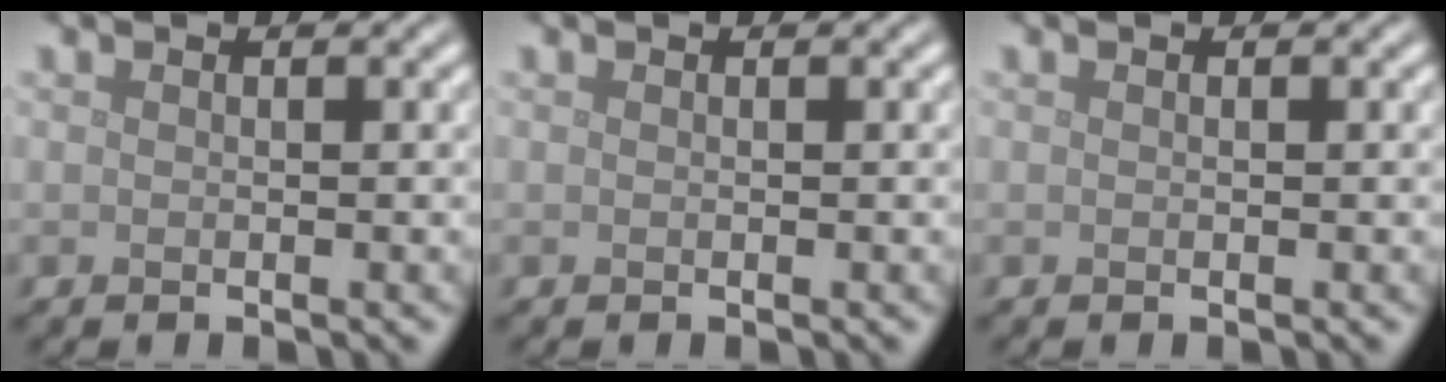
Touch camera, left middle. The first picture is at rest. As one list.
[{"total": 0.0}, {"total": 0.0}]